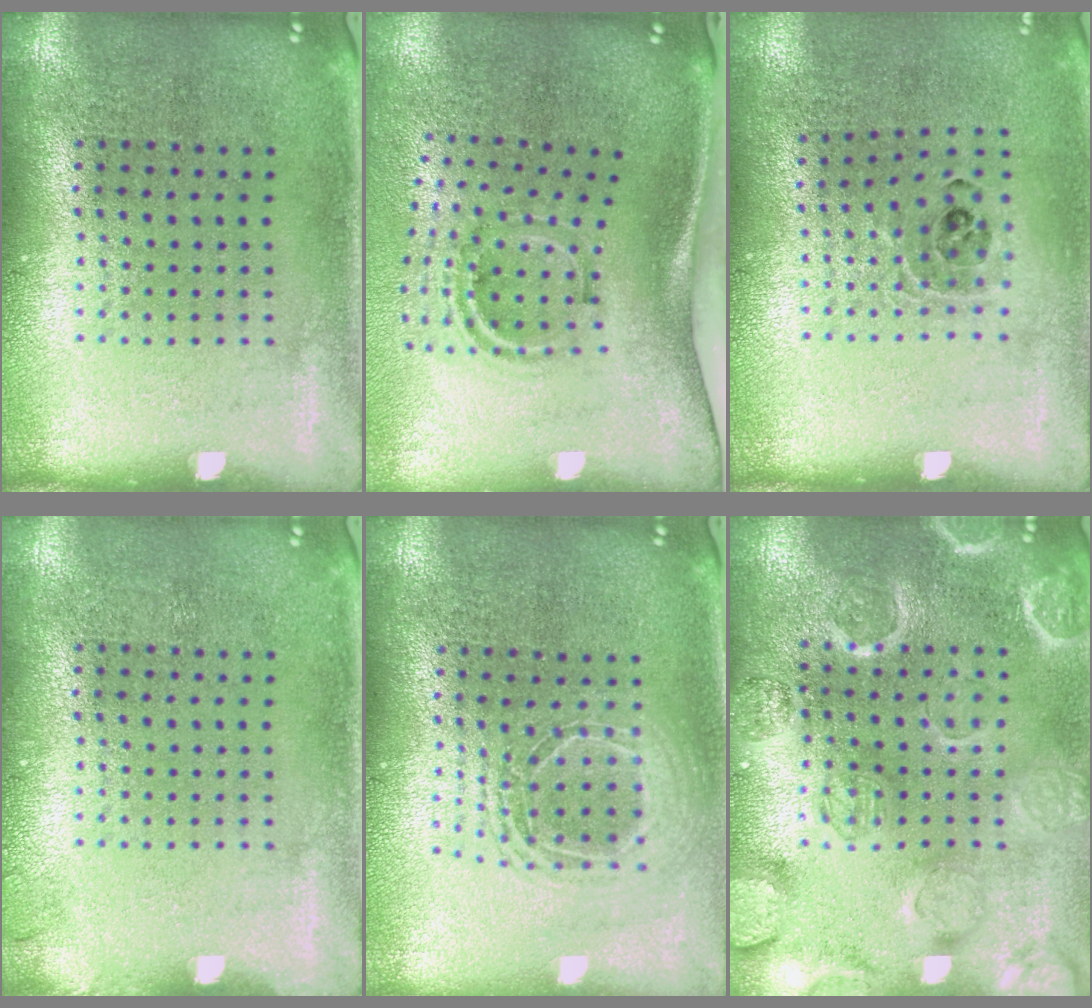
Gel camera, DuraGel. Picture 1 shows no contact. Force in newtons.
{"total": 1.7, "press": 1.1, "slide": 1.3}
{"total": 0.8, "press": 0.8, "slide": 0.1}
{"total": 0.6, "press": 0.6, "slide": 0.1}
{"total": 1.6, "press": 1.3, "slide": 0.9}
{"total": 3.1, "press": 3.0, "slide": 0.6}